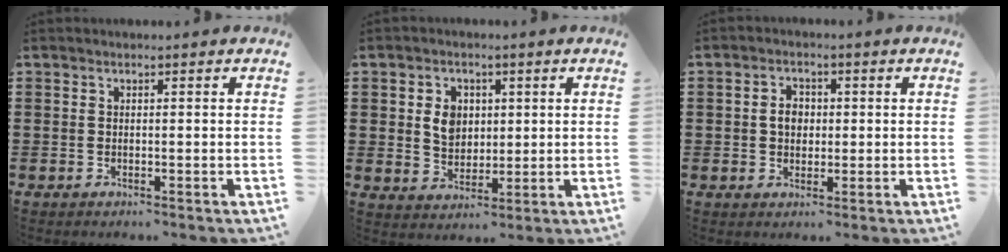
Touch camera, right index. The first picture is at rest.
{"total": 4.8, "force": [0.9, 3.9, 2.7], "torque": [-0.059, 0.011, 0.012]}
{"total": 3.1, "force": [0.0, 2.3, 2.0], "torque": [-0.044, 0.010, -0.002]}